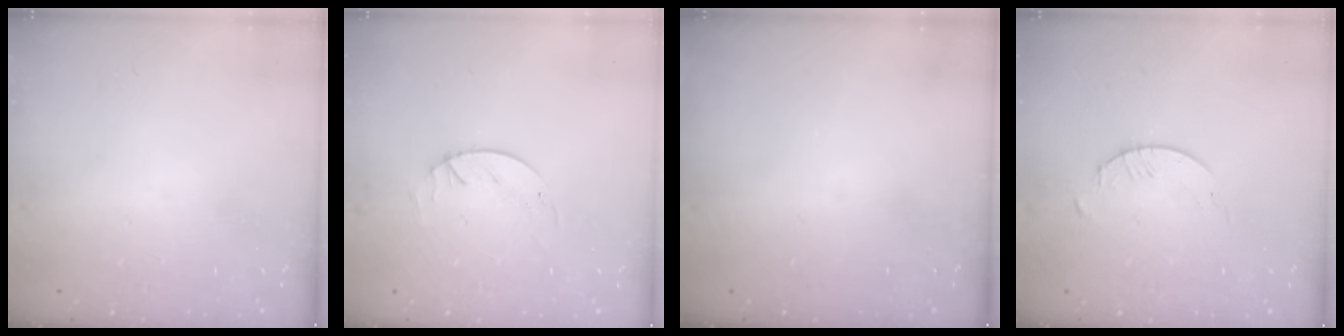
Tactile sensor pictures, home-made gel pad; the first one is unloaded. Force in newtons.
{"total": 1.7, "press": 1.7, "slide": 0.2}
{"total": 0.0}
{"total": 2.1, "press": 2.1, "slide": 0.3}